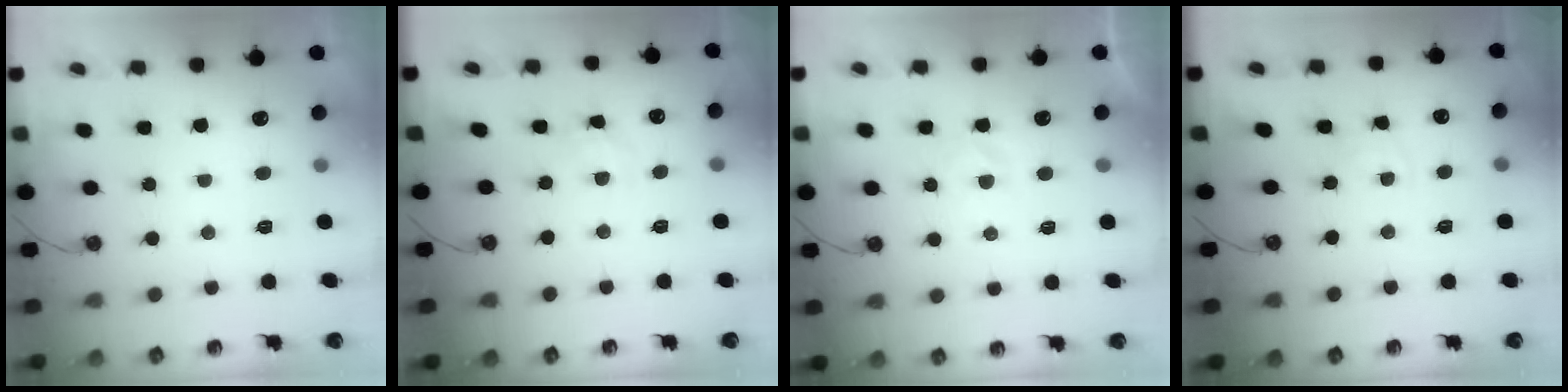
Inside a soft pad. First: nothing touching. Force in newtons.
{"total": 4.4, "press": 4.3, "slide": 0.5}
{"total": 2.8, "press": 2.7, "slide": 0.6}
{"total": 1.9, "press": 1.9, "slide": 0.4}